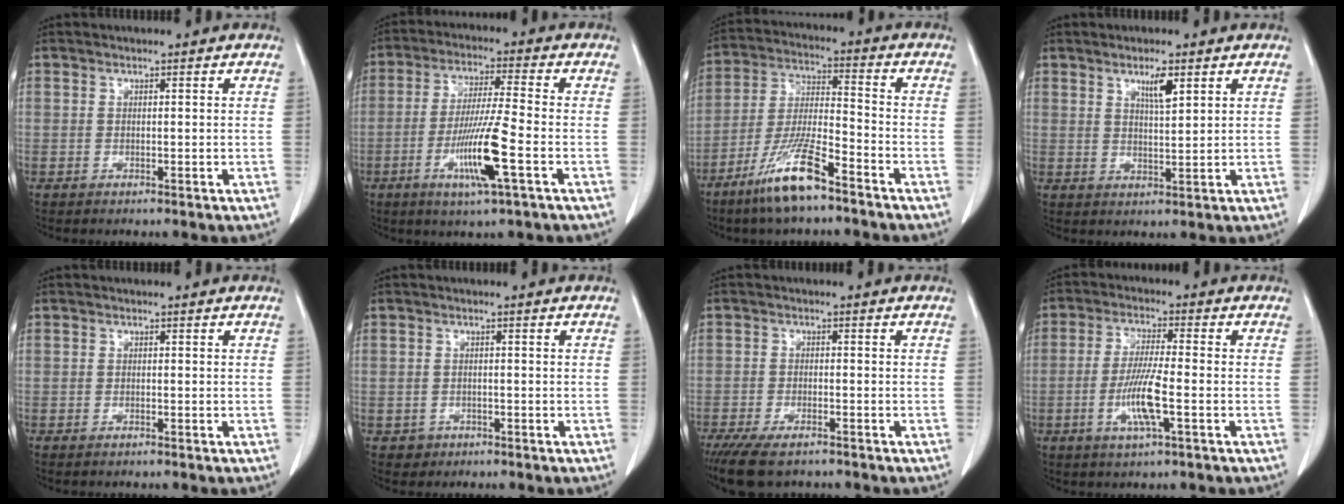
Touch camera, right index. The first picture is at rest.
{"total": 10.8, "force": [-3.8, -0.2, 10.1], "torque": [-0.196, -0.016, -0.072]}
{"total": 11.6, "force": [-7.8, 1.4, 8.4], "torque": [-0.176, -0.023, -0.152]}
{"total": 3.7, "force": [2.1, 0.5, 3.0], "torque": [-0.053, -0.004, 0.037]}
{"total": 0.6, "force": [-0.5, 0.1, 0.3], "torque": [-0.012, -0.002, -0.007]}
{"total": 2.0, "force": [-1.0, 1.8, 0.0], "torque": [0.002, 0.009, -0.015]}
{"total": 7.8, "force": [-6.1, 2.4, 4.2], "torque": [-0.067, -0.013, -0.098]}
{"total": 7.7, "force": [-2.3, 0.4, 7.3], "torque": [-0.146, -0.008, -0.046]}